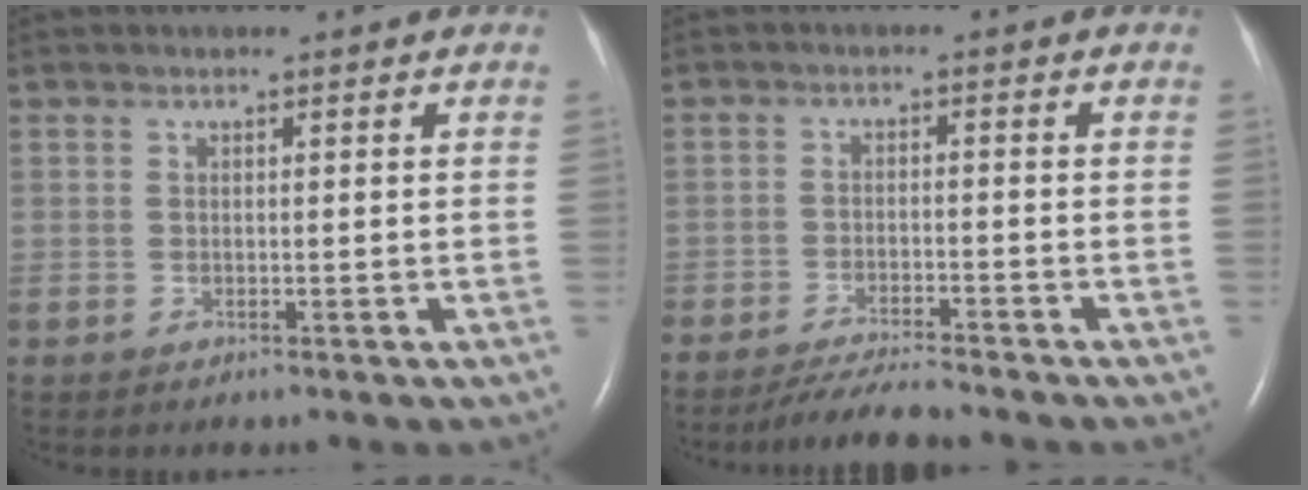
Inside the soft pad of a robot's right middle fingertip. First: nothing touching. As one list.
[{"total": 6.0, "force": [-5.6, -0.1, 2.2], "torque": [-0.039, -0.021, -0.097]}]